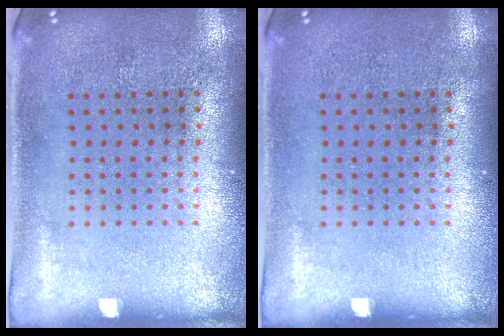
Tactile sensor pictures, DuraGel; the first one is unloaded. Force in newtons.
{"total": 0.0}